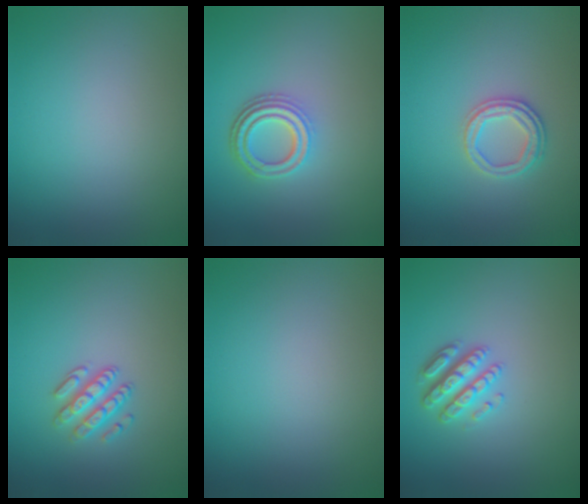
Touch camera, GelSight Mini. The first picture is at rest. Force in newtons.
{"total": 3.8, "press": 2.9, "slide": 2.4}
{"total": 2.4, "press": 2.3, "slide": 0.7}
{"total": 2.7, "press": 2.4, "slide": 1.2}
{"total": 0.0}
{"total": 2.9, "press": 2.8, "slide": 1.1}